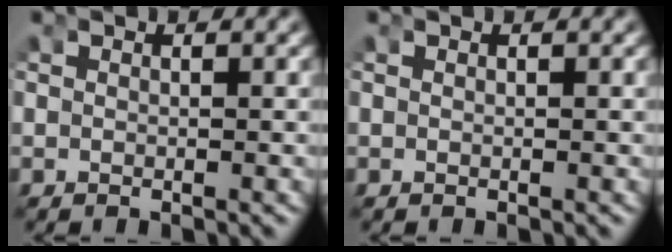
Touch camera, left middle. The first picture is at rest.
{"total": 0.0}